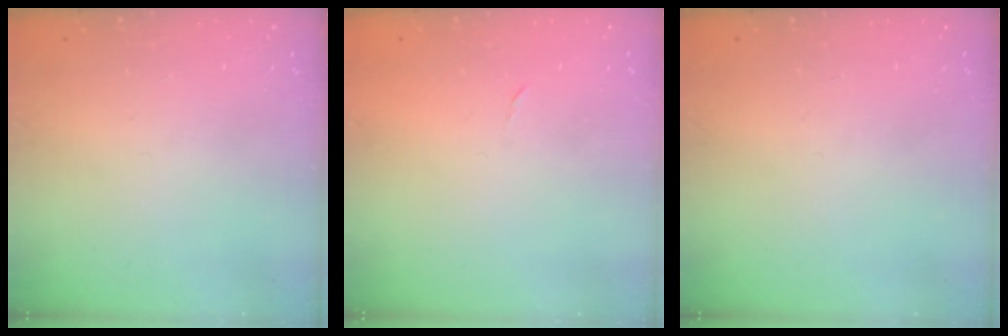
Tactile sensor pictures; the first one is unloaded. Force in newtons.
{"total": 2.3, "press": 2.3, "slide": 0.4}
{"total": 0.0}